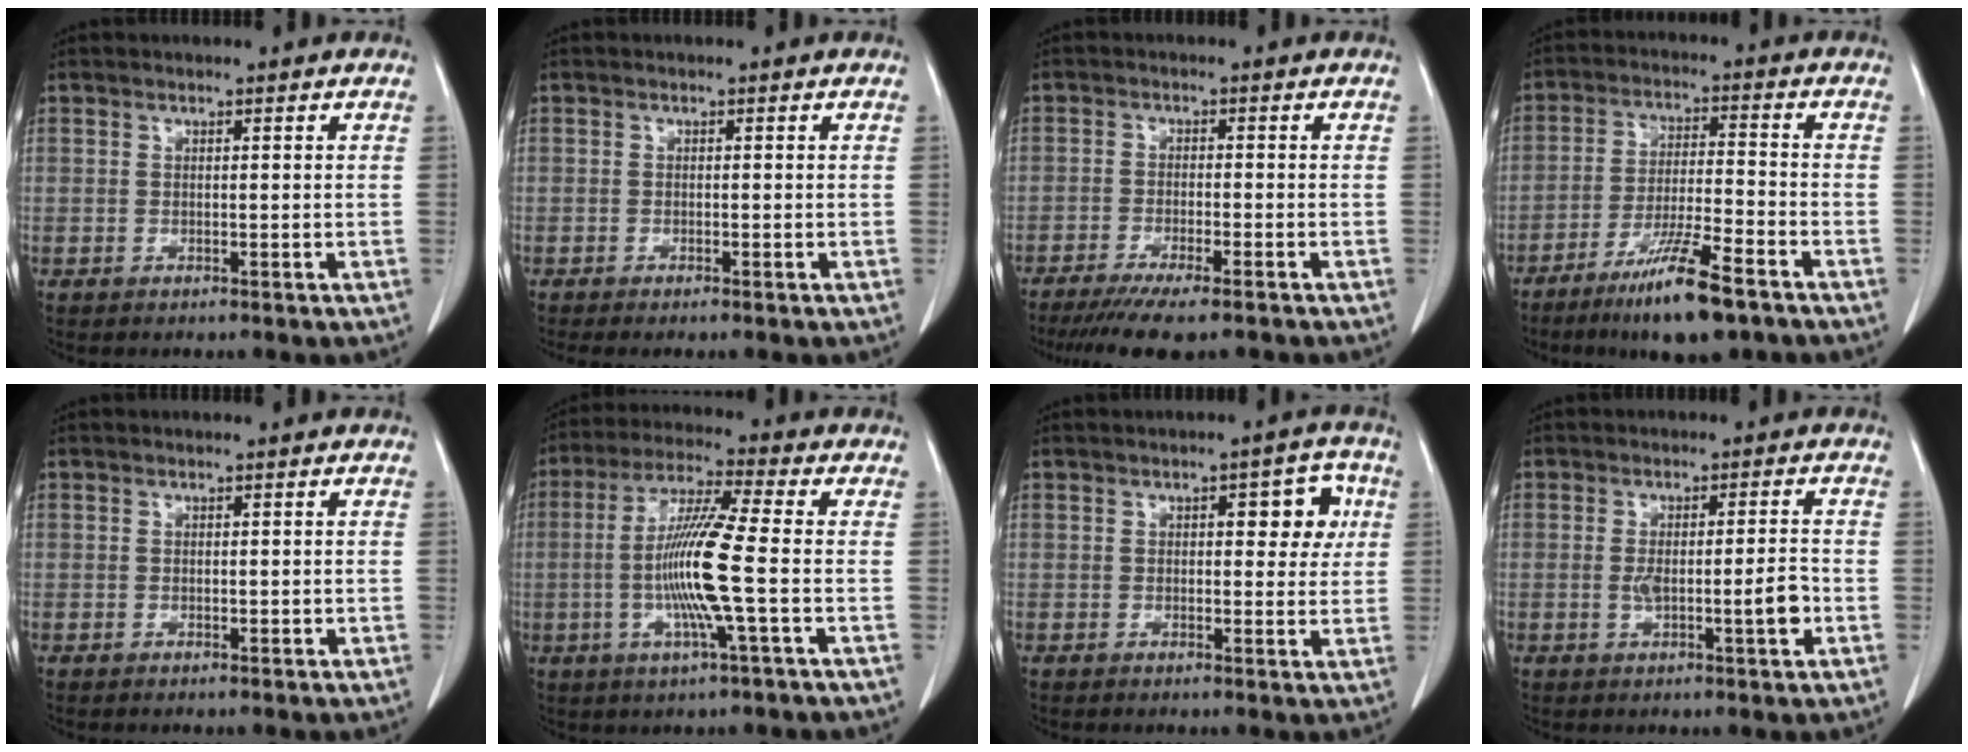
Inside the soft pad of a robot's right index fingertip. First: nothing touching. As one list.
[{"total": 1.3, "force": [-1.0, -0.1, 0.8], "torque": [-0.013, -0.002, -0.016]}, {"total": 9.8, "force": [-7.8, 0.8, 5.8], "torque": [-0.080, -0.020, -0.120]}, {"total": 11.4, "force": [-7.5, 0.9, 8.5], "torque": [-0.155, -0.026, -0.130]}, {"total": 0.6, "force": [0.0, 0.4, 0.5], "torque": [-0.006, 0.001, 0.002]}, {"total": 11.7, "force": [-1.7, -0.5, 11.6], "torque": [-0.226, -0.005, -0.040]}, {"total": 5.8, "force": [1.6, 2.4, 5.0], "torque": [-0.052, 0.016, 0.019]}, {"total": 5.8, "force": [-1.2, 0.9, 5.6], "torque": [-0.093, 0.002, -0.015]}]